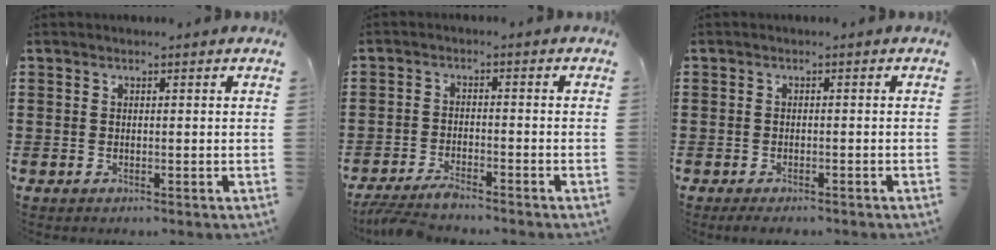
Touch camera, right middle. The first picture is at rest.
{"total": 3.4, "force": [-3.1, 0.1, 1.3], "torque": [-0.038, -0.008, -0.066]}
{"total": 1.2, "force": [-1.1, 0.2, 0.3], "torque": [-0.008, -0.002, -0.022]}